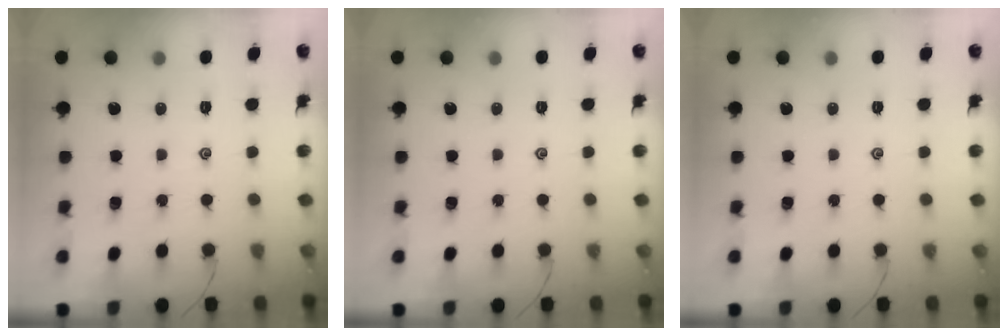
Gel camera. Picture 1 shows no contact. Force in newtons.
{"total": 0.0}
{"total": 0.0}